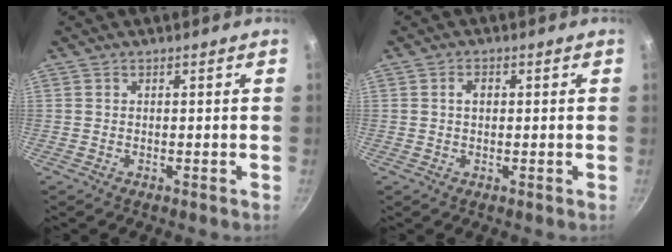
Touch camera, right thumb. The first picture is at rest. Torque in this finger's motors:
{"motor_torque": [0.35, 1.24, 0.87, -0.21, 0.05]}